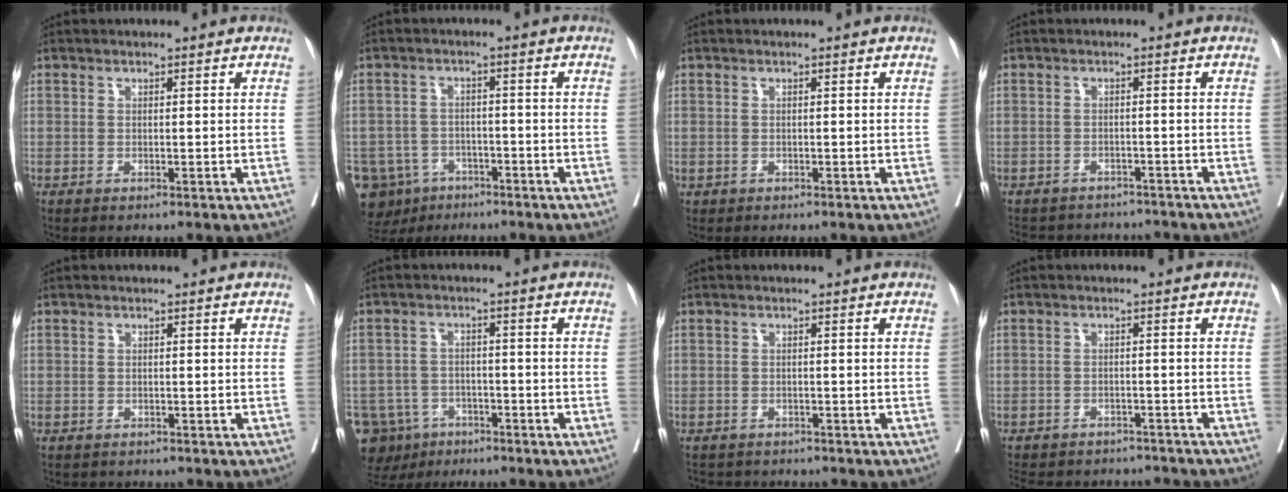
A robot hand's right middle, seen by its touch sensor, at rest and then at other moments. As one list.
[{"total": 9.9, "force": [-6.0, 7.5, 2.1], "torque": [-0.056, 0.005, -0.087]}, {"total": 0.0}, {"total": 8.7, "force": [-7.8, 3.8, 0.7], "torque": [-0.011, 0.011, -0.096]}, {"total": 2.2, "force": [-1.9, 1.1, 0.1], "torque": [-0.011, -0.002, -0.030]}, {"total": 9.3, "force": [-6.0, 6.9, 1.9], "torque": [-0.046, 0.002, -0.091]}, {"total": 4.5, "force": [-4.1, 1.8, 0.3], "torque": [0.001, -0.004, -0.059]}, {"total": 13.2, "force": [-11.6, 5.6, 2.9], "torque": [-0.065, 0.008, -0.139]}]